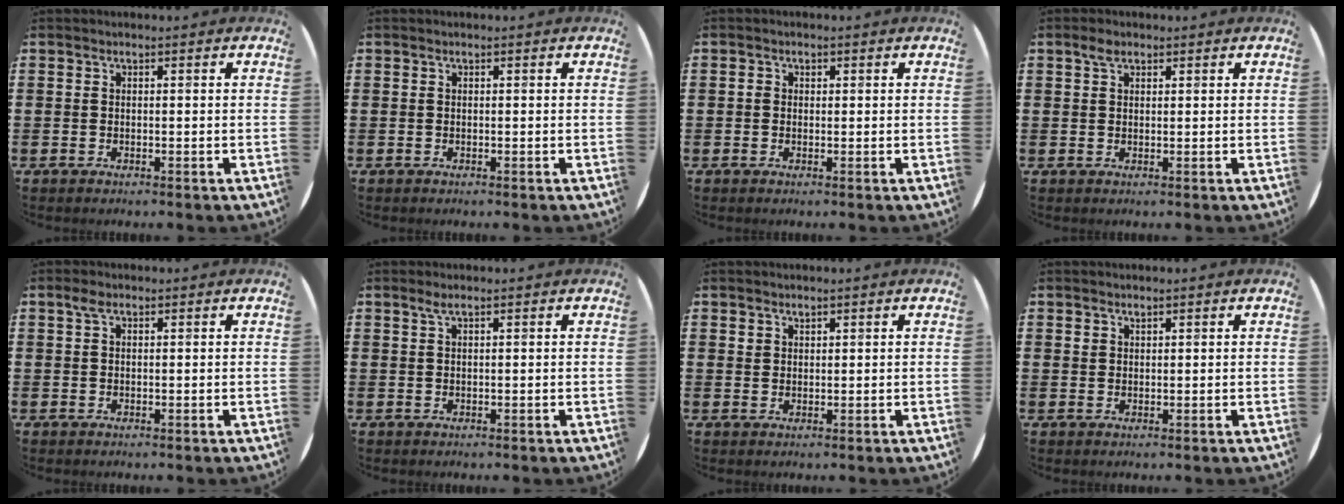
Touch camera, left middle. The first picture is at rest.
{"total": 0.0}
{"total": 0.7, "force": [0.1, 0.7, 0.3], "torque": [0.001, 0.001, 0.001]}
{"total": 1.8, "force": [1.2, 0.9, 0.9], "torque": [-0.013, 0.002, 0.021]}
{"total": 1.3, "force": [0.6, 0.7, 0.9], "torque": [-0.020, 0.006, 0.011]}
{"total": 1.0, "force": [0.6, 0.0, 0.9], "torque": [-0.017, 0.002, 0.010]}
{"total": 1.1, "force": [1.0, 0.5, -0.1], "torque": [0.017, -0.003, 0.015]}
{"total": 0.8, "force": [0.7, 0.3, -0.1], "torque": [0.009, 0.001, 0.012]}